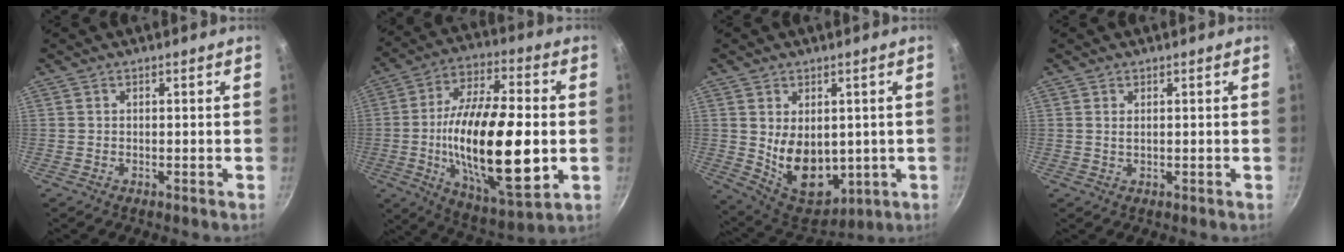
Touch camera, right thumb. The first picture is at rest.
{"total": 26.4, "force": [-2.6, 10.2, 24.2], "torque": [-0.418, 0.003, -0.045]}
{"total": 13.4, "force": [0.2, 9.2, 9.8], "torque": [-0.125, -0.032, 0.034]}
{"total": 1.1, "force": [0.4, 0.5, 0.9], "torque": [-0.015, 0.001, 0.007]}